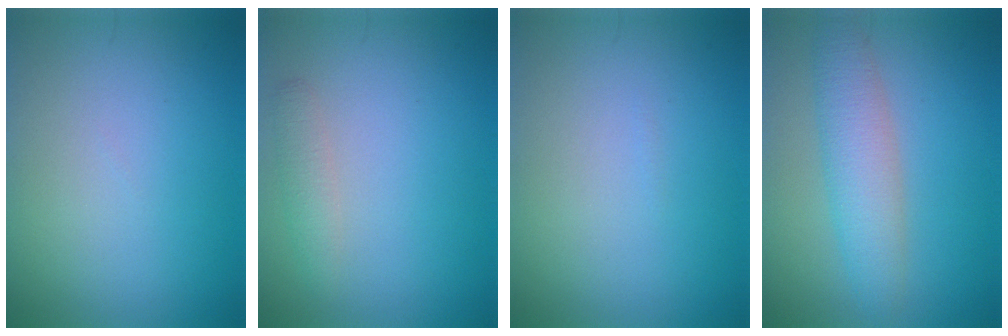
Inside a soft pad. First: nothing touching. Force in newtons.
{"total": 1.5, "press": 1.5, "slide": 0.0}
{"total": 0.0}
{"total": 4.3, "press": 4.3, "slide": 0.1}